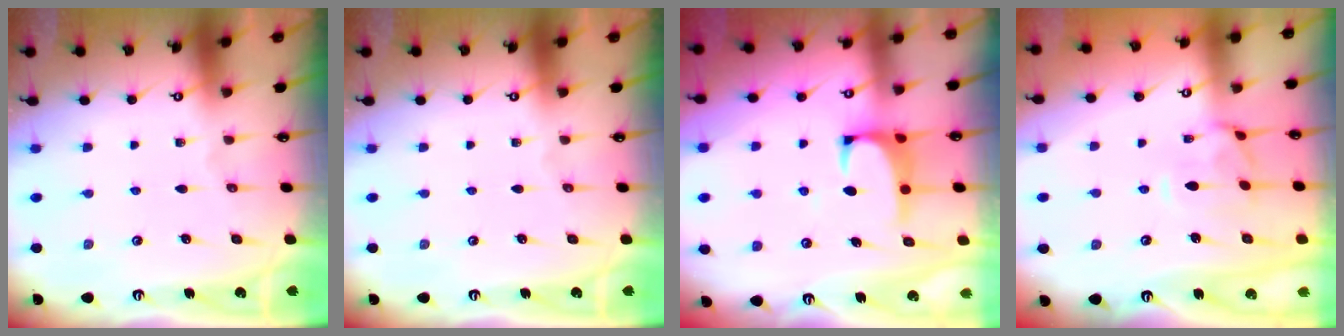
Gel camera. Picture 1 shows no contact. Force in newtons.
{"total": 0.0}
{"total": 1.4, "press": 1.3, "slide": 0.5}
{"total": 1.3, "press": 0.8, "slide": 1.1}